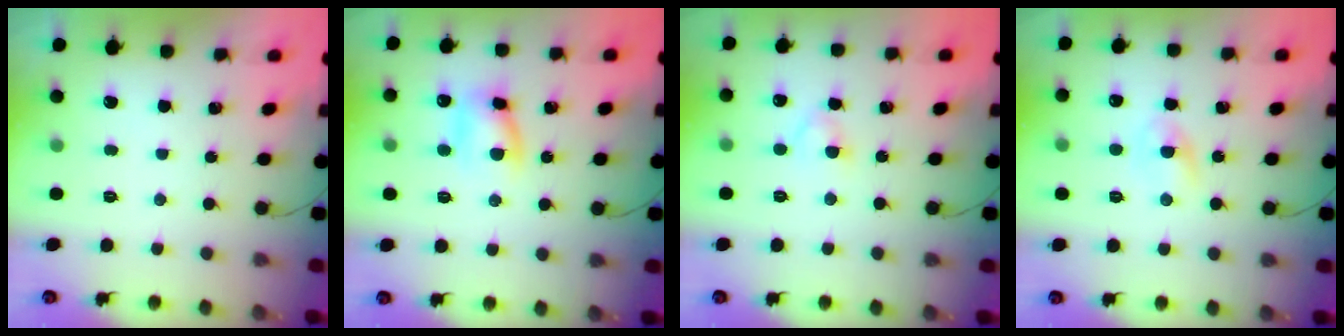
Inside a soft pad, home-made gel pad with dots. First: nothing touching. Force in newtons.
{"total": 8.0, "press": 7.9, "slide": 0.8}
{"total": 3.3, "press": 3.1, "slide": 1.2}
{"total": 2.8, "press": 2.6, "slide": 1.1}